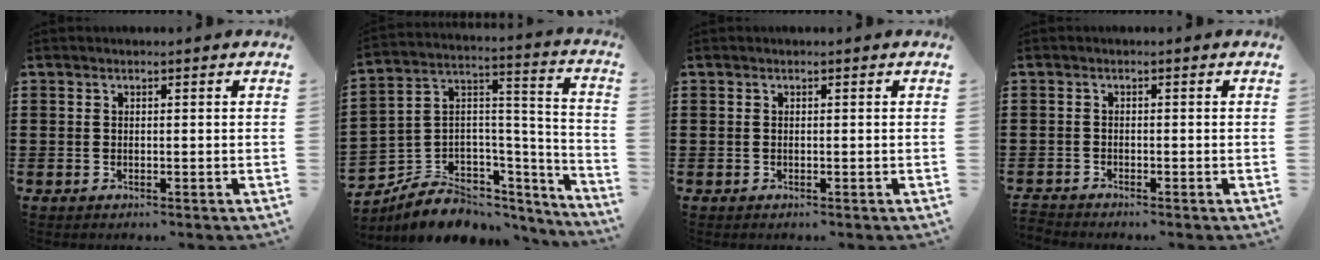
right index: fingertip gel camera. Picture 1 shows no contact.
{"total": 7.4, "force": [-5.5, 4.7, 1.4], "torque": [-0.037, 0.003, -0.097]}
{"total": 0.0}
{"total": 1.3, "force": [-1.2, 0.0, -0.2], "torque": [-0.001, 0.003, -0.028]}